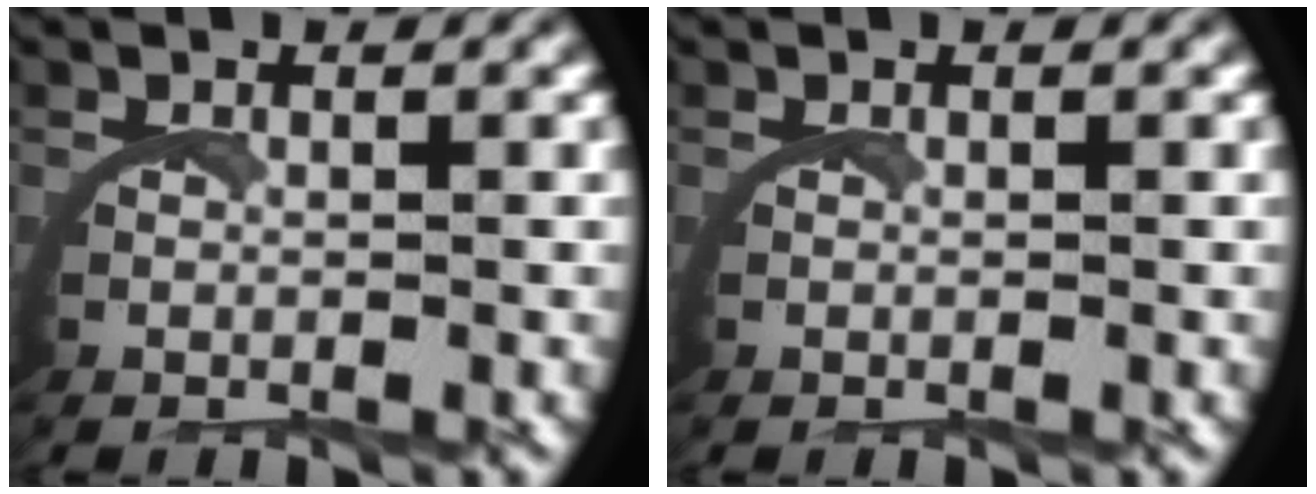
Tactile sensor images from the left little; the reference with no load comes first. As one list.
[{"total": 0.0}]